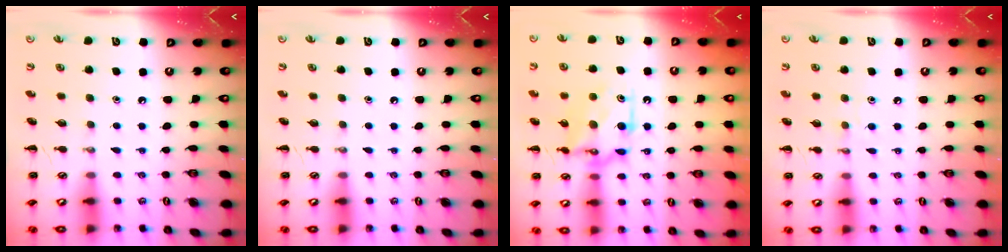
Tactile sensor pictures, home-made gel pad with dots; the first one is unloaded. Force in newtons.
{"total": 0.0}
{"total": 11.9, "press": 11.9, "slide": 0.5}
{"total": 3.6, "press": 3.5, "slide": 1.0}